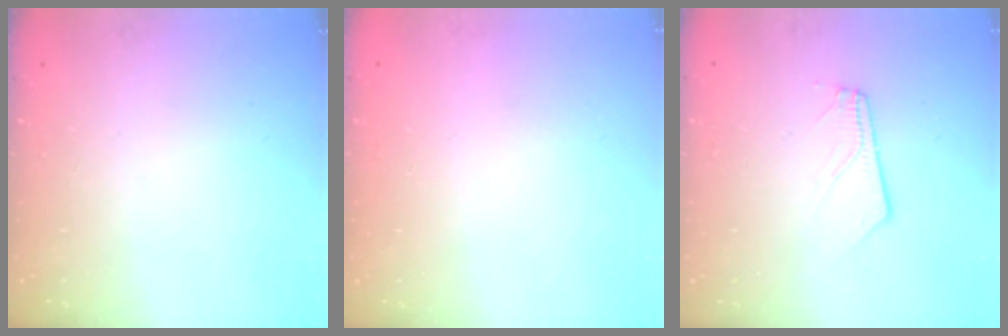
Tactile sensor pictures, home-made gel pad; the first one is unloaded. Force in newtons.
{"total": 0.0}
{"total": 4.9, "press": 4.9, "slide": 0.7}